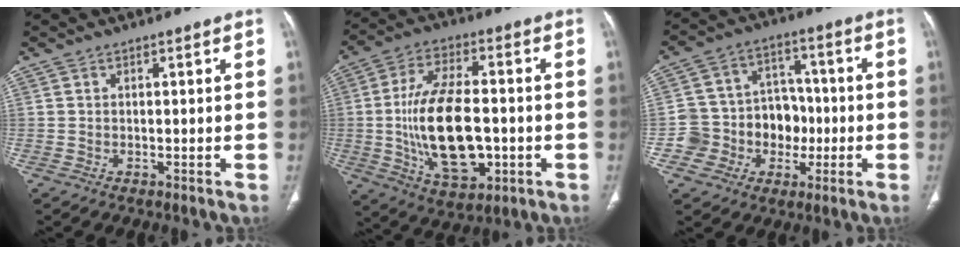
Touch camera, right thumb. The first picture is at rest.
{"total": 18.8, "force": [-2.0, 9.6, 16.0], "torque": [-0.282, 0.006, -0.025]}
{"total": 13.0, "force": [-3.0, 11.7, 5.0], "torque": [-0.028, 0.052, -0.044]}